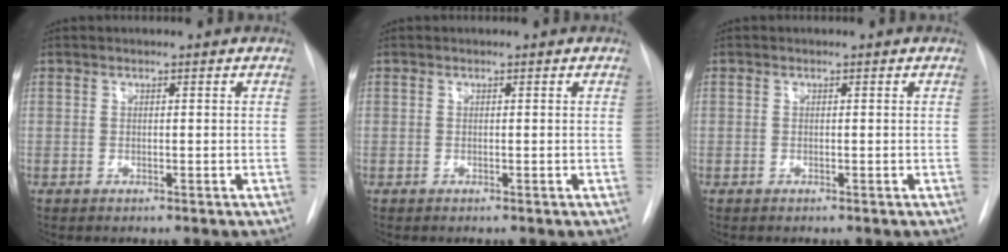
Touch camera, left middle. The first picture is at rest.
{"total": 0.0}
{"total": 0.0}